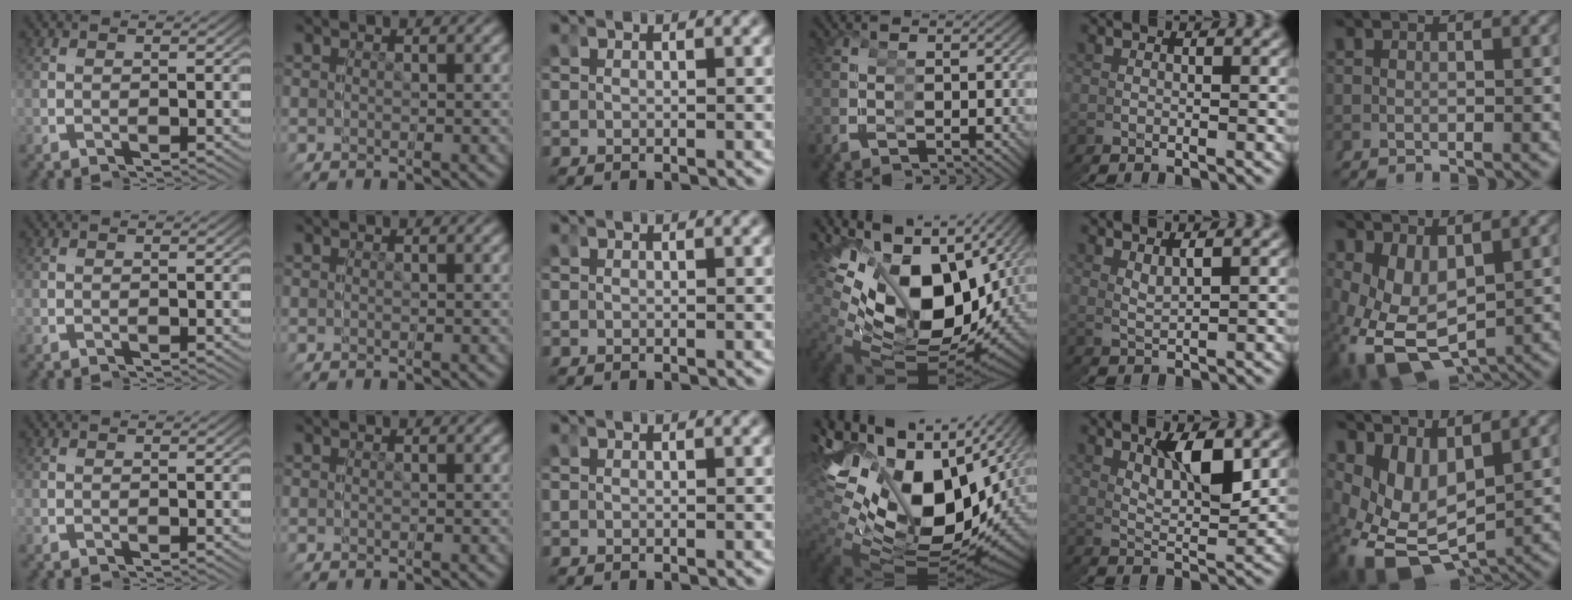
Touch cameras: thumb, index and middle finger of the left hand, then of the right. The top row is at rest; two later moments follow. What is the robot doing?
{"motion": "grasp_and_lifting", "object": "glasses"}